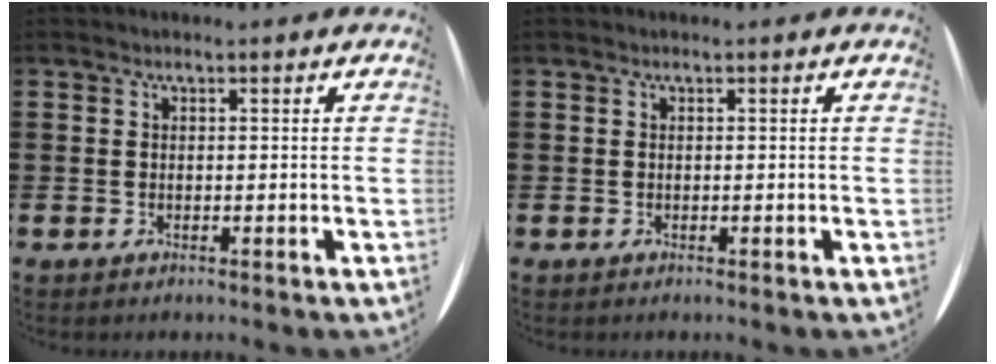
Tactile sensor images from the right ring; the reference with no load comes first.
{"total": 0.0}